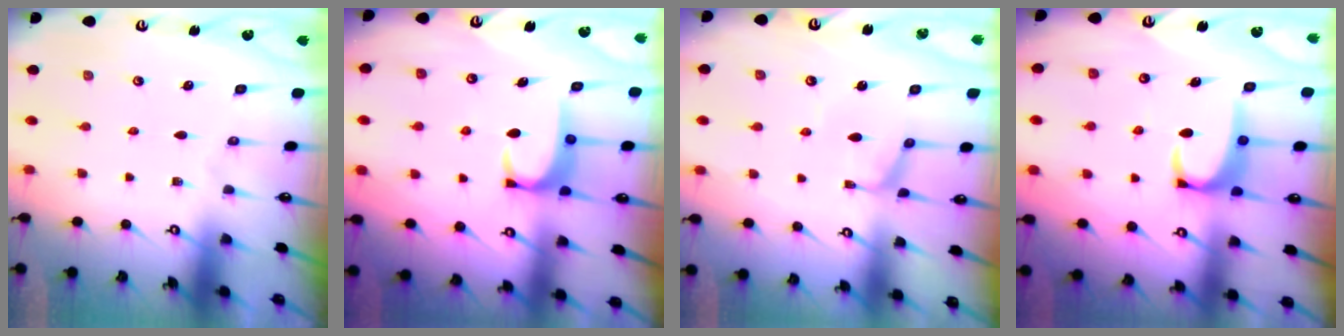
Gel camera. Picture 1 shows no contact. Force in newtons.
{"total": 2.8, "press": 2.8, "slide": 0.4}
{"total": 0.9, "press": 0.6, "slide": 0.6}
{"total": 3.4, "press": 3.3, "slide": 0.6}